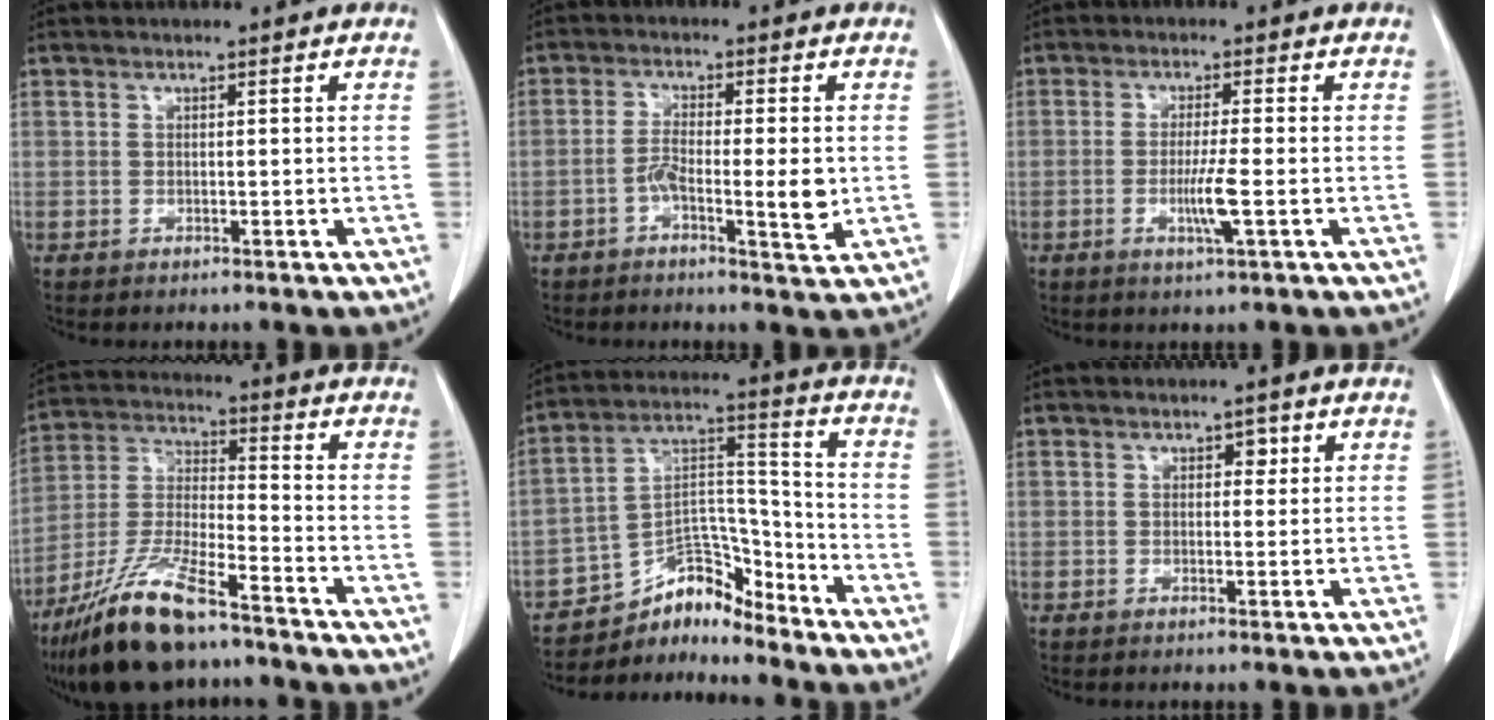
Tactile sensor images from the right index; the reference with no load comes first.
{"total": 6.2, "force": [-1.3, 1.2, 5.9], "torque": [-0.099, -0.002, -0.022]}
{"total": 4.6, "force": [-1.2, -0.4, 4.4], "torque": [-0.086, -0.010, -0.023]}
{"total": 15.3, "force": [-11.3, 2.8, 10.0], "torque": [-0.215, -0.025, -0.208]}
{"total": 8.7, "force": [-8.4, 2.3, 1.0], "torque": [-0.013, 0.063, -0.149]}
{"total": 1.3, "force": [0.5, 0.9, 0.8], "torque": [-0.004, 0.004, 0.003]}